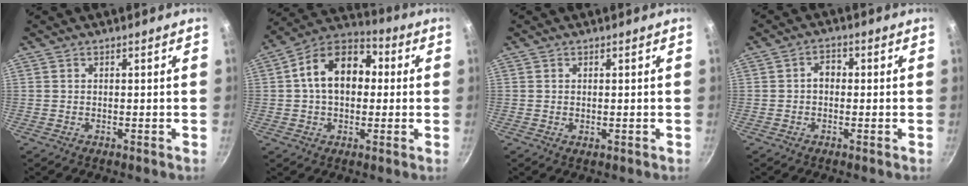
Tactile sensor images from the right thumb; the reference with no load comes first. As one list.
[{"total": 14.8, "force": [1.6, 10.3, 10.6], "torque": [-0.135, 0.034, 0.005]}, {"total": 0.8, "force": [-0.1, 0.3, 0.7], "torque": [-0.011, -0.002, -0.001]}, {"total": 2.8, "force": [-0.2, 2.2, 1.8], "torque": [-0.015, 0.012, -0.008]}]